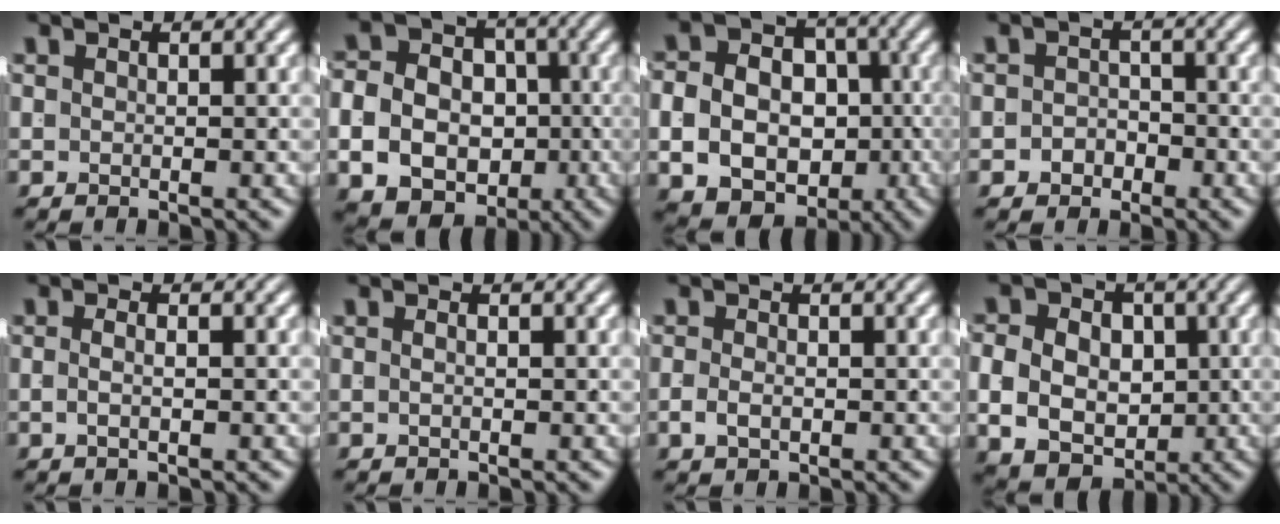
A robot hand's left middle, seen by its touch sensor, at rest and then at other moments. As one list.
[{"total": 12.6, "force": [-3.1, 10.7, 5.7], "torque": [-0.108, -0.045, -0.045]}, {"total": 12.3, "force": [-3.5, 10.2, 5.8], "torque": [-0.107, -0.047, -0.047]}, {"total": 2.8, "force": [-1.5, 2.3, 0.5], "torque": [-0.003, -0.004, -0.025]}, {"total": 1.4, "force": [-0.6, -0.2, 1.2], "torque": [-0.022, 0.003, -0.011]}, {"total": 0.6, "force": [-0.2, -0.2, 0.5], "torque": [-0.007, 0.005, -0.006]}, {"total": 1.3, "force": [-0.6, 0.6, 0.9], "torque": [-0.017, 0.001, -0.007]}, {"total": 9.0, "force": [-1.4, 7.6, 4.5], "torque": [-0.078, -0.024, -0.016]}]